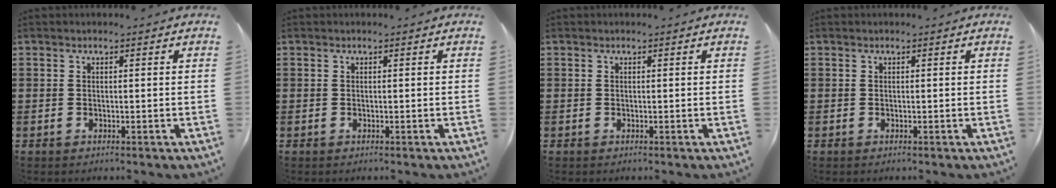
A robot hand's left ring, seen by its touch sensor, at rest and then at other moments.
{"total": 0.0}
{"total": 0.0}
{"total": 0.0}